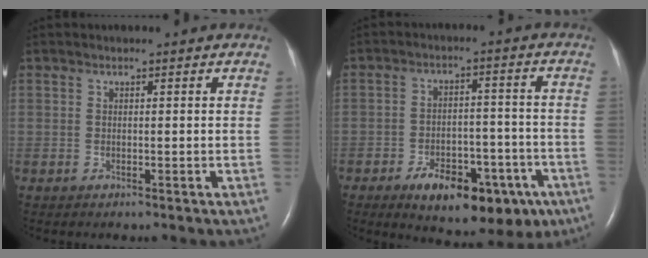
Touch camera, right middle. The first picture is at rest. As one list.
[{"total": 13.5, "force": [-7.8, 6.1, 9.1], "torque": [-0.114, 0.009, -0.106]}]